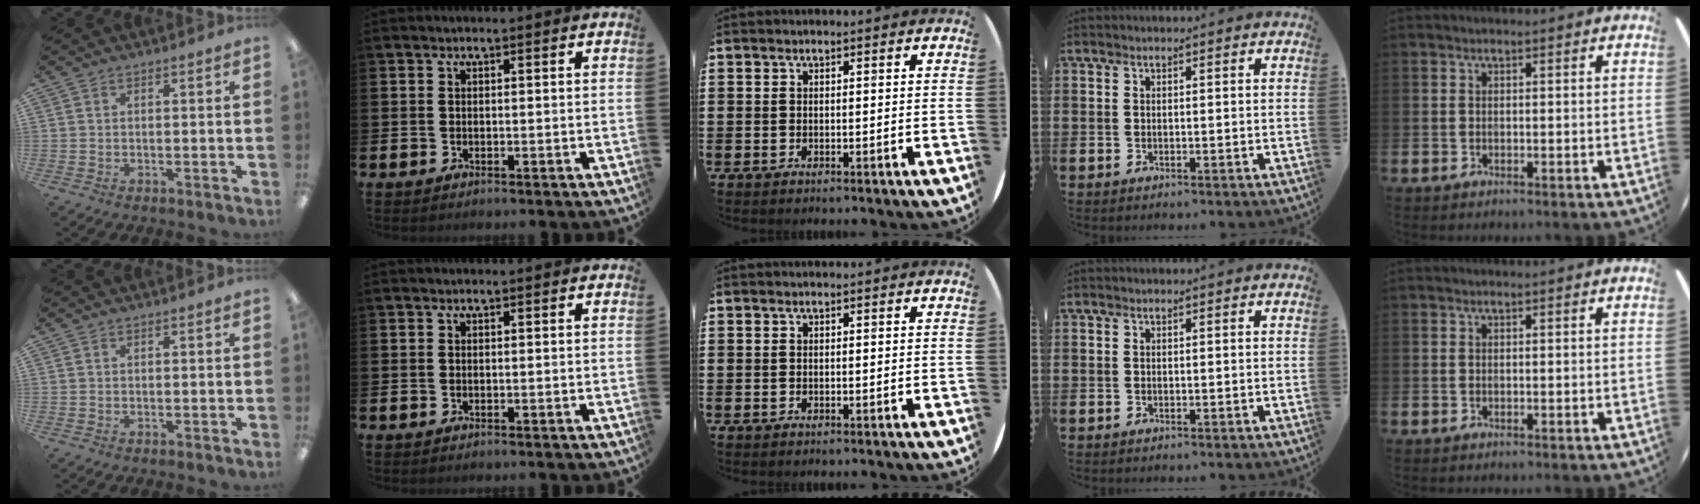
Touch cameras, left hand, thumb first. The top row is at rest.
{}